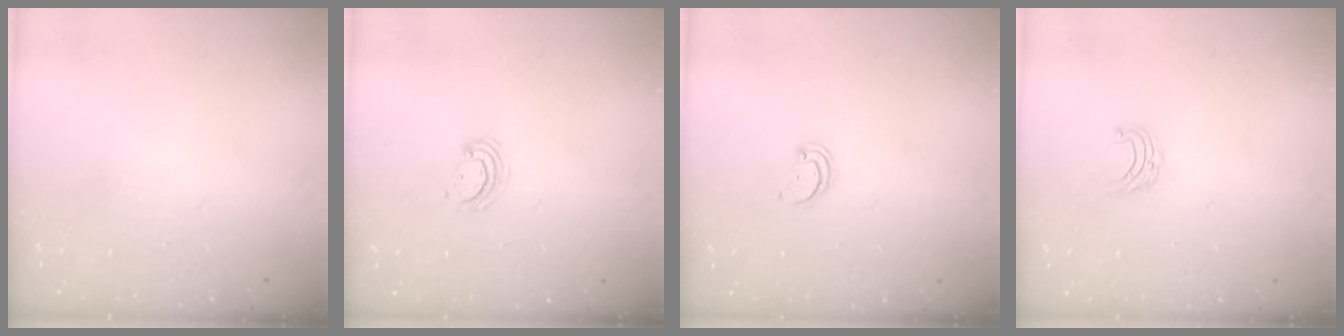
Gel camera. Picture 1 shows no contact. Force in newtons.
{"total": 4.3, "press": 4.3, "slide": 0.4}
{"total": 1.5, "press": 1.5, "slide": 0.1}
{"total": 4.9, "press": 4.8, "slide": 0.5}